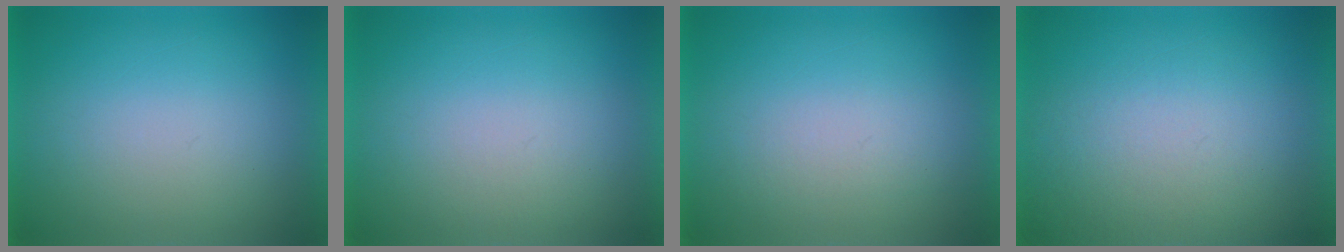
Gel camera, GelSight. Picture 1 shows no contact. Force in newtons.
{"total": 1.1}
{"total": 1.4}
{"total": 4.4}